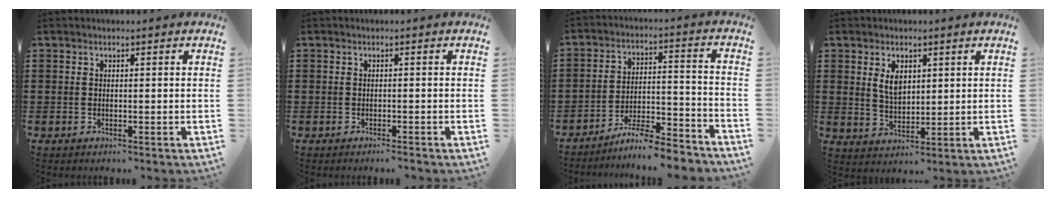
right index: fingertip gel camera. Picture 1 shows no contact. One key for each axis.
{"total": 0.7, "fx": -0.6, "fy": 0.0, "fz": 0.3, "tx": -0.008, "ty": -0.002, "tz": -0.013}
{"total": 7.4, "fx": -6.9, "fy": 0.4, "fz": 2.7, "tx": -0.043, "ty": 0.006, "tz": -0.133}
{"total": 4.3, "fx": 1.7, "fy": 2.5, "fz": 3.0, "tx": -0.060, "ty": 0.006, "tz": 0.027}